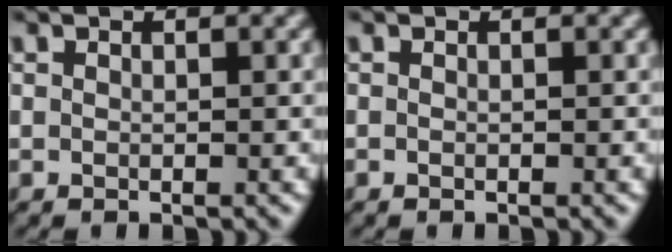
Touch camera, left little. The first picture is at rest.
{"total": 0.0}